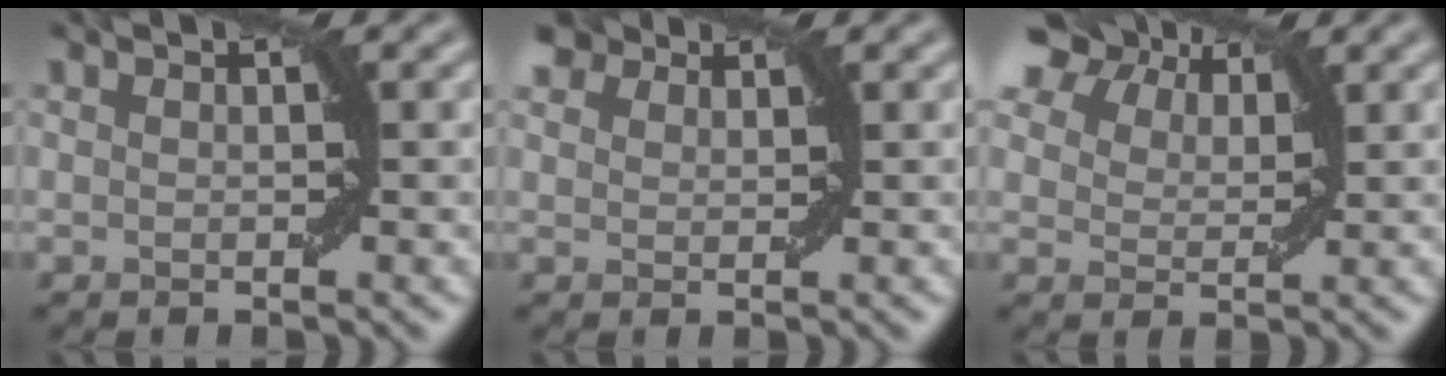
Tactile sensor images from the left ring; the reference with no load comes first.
{"total": 2.9, "force": [2.4, 1.3, 1.0], "torque": [-0.022, 0.004, 0.046]}
{"total": 8.4, "force": [6.4, 4.0, 3.6], "torque": [-0.097, 0.022, 0.105]}